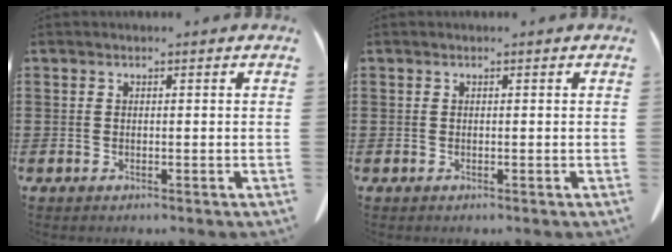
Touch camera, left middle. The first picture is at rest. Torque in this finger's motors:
{"motor_torque": [-0.09, 0.05, 0.03, 0.00]}